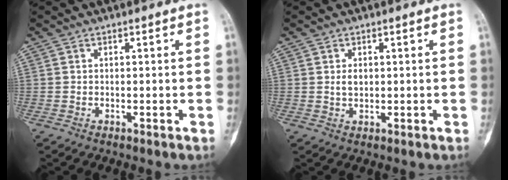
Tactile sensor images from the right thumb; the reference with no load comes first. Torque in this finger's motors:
{"motor_torque": [0.27, 0.13, 0.19, 0.00, 0.03]}